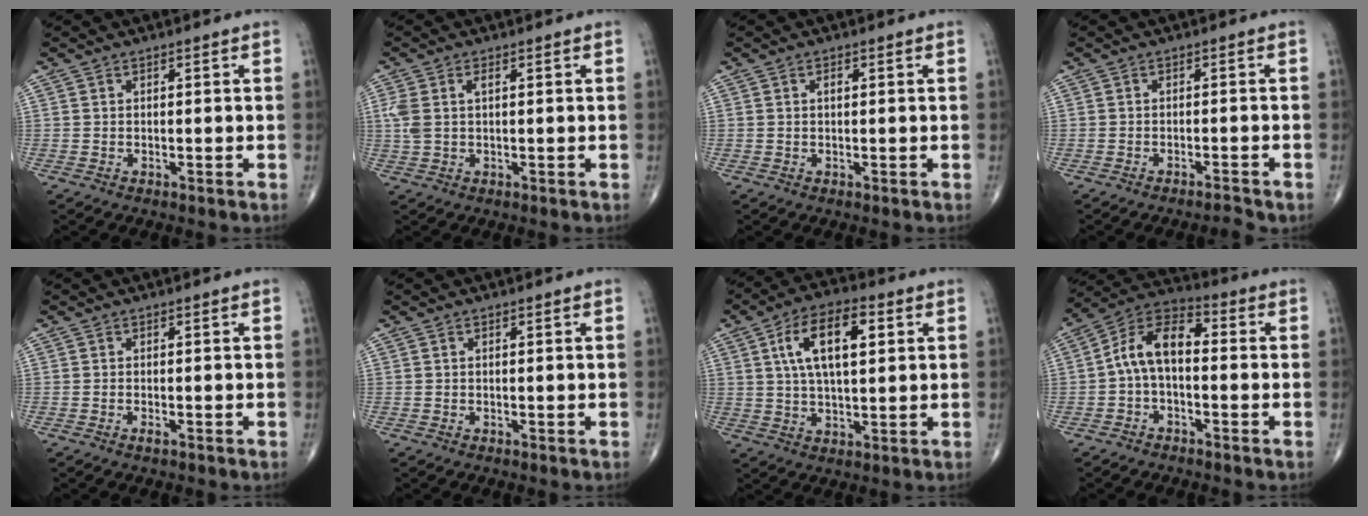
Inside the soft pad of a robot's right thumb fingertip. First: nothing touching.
{"total": 4.3, "force": [0.9, 2.2, 3.6], "torque": [-0.105, 0.018, 0.022]}
{"total": 1.0, "force": [0.2, 0.5, 0.9], "torque": [-0.015, 0.002, 0.003]}
{"total": 1.9, "force": [-1.8, 0.0, 0.7], "torque": [-0.021, 0.014, -0.025]}
{"total": 0.9, "force": [-0.5, 0.2, 0.6], "torque": [-0.013, 0.000, -0.010]}
{"total": 0.0}
{"total": 12.7, "force": [3.6, 5.8, 10.7], "torque": [-0.181, 0.006, 0.060]}
{"total": 9.9, "force": [-0.5, 5.6, 8.2], "torque": [-0.140, 0.040, -0.025]}